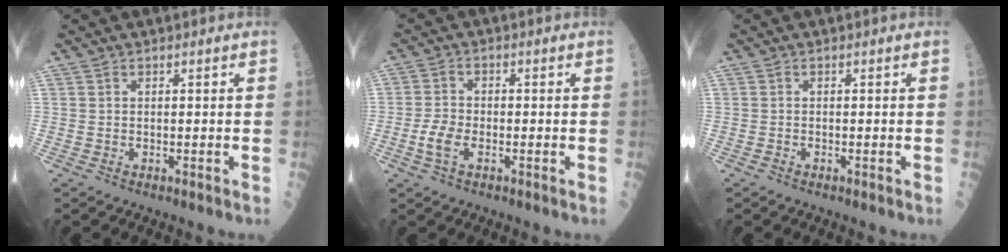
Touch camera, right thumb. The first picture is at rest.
{"total": 4.2, "force": [-1.6, 2.2, 3.2], "torque": [-0.067, 0.010, -0.032]}
{"total": 0.0}